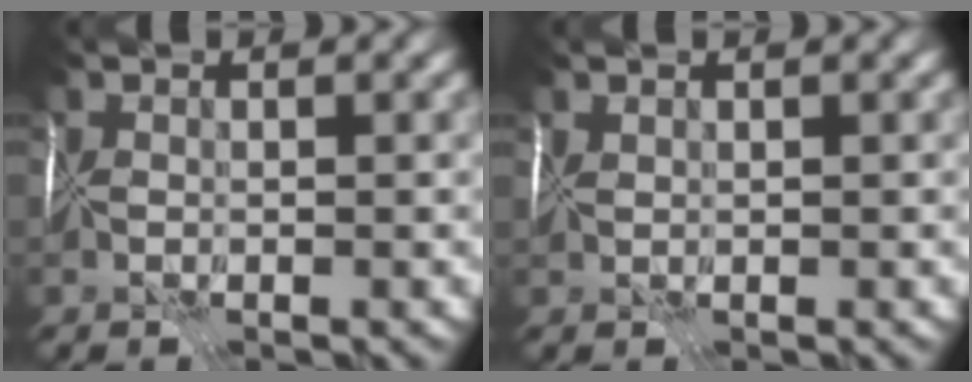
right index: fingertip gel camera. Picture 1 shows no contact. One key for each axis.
{"total": 0.7, "fx": 0.6, "fy": 0.2, "fz": 0.2, "tx": -0.010, "ty": 0.007, "tz": 0.013}